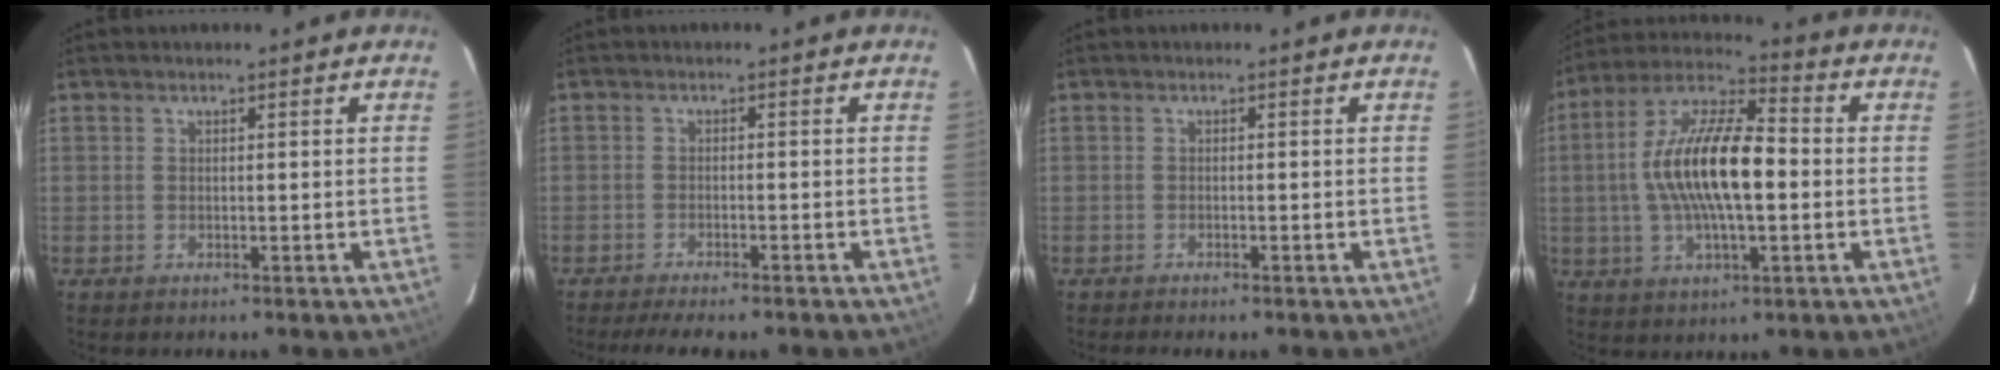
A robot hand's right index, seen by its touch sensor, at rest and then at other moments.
{"total": 6.8, "force": [-5.8, 1.1, 3.4], "torque": [-0.079, -0.018, -0.091]}
{"total": 1.3, "force": [-1.2, 0.2, 0.5], "torque": [-0.017, -0.002, -0.021]}
{"total": 16.6, "force": [-0.6, 5.9, 15.5], "torque": [-0.297, 0.013, -0.019]}